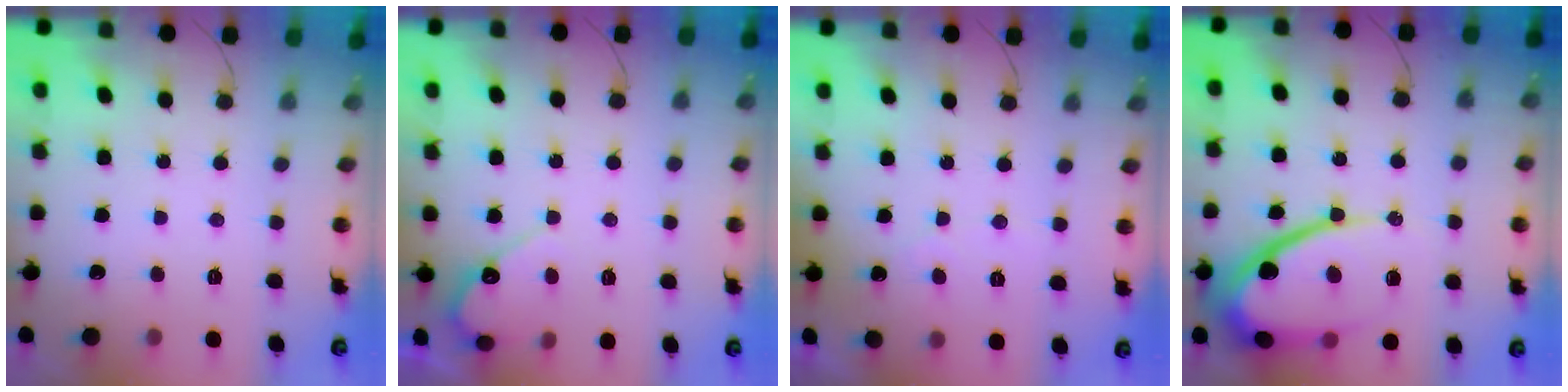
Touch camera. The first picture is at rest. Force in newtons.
{"total": 5.9, "press": 5.9, "slide": 0.3}
{"total": 2.2, "press": 2.2, "slide": 0.1}
{"total": 15.4, "press": 15.3, "slide": 1.6}